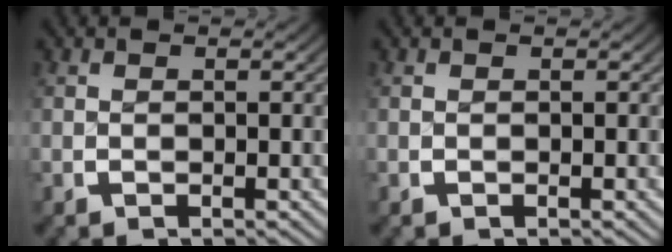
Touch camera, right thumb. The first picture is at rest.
{"total": 0.0}